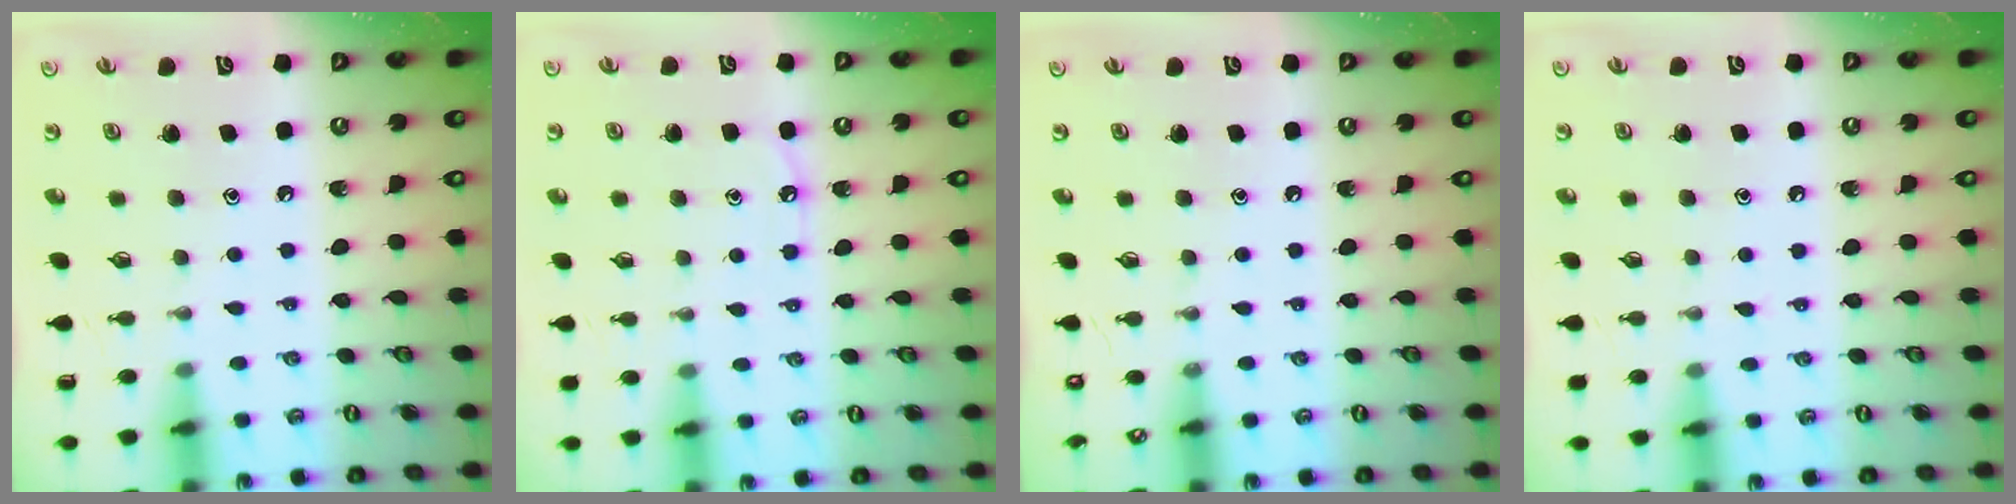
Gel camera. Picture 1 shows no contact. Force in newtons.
{"total": 3.9, "press": 3.9, "slide": 0.6}
{"total": 0.0}
{"total": 4.0, "press": 4.0, "slide": 0.6}